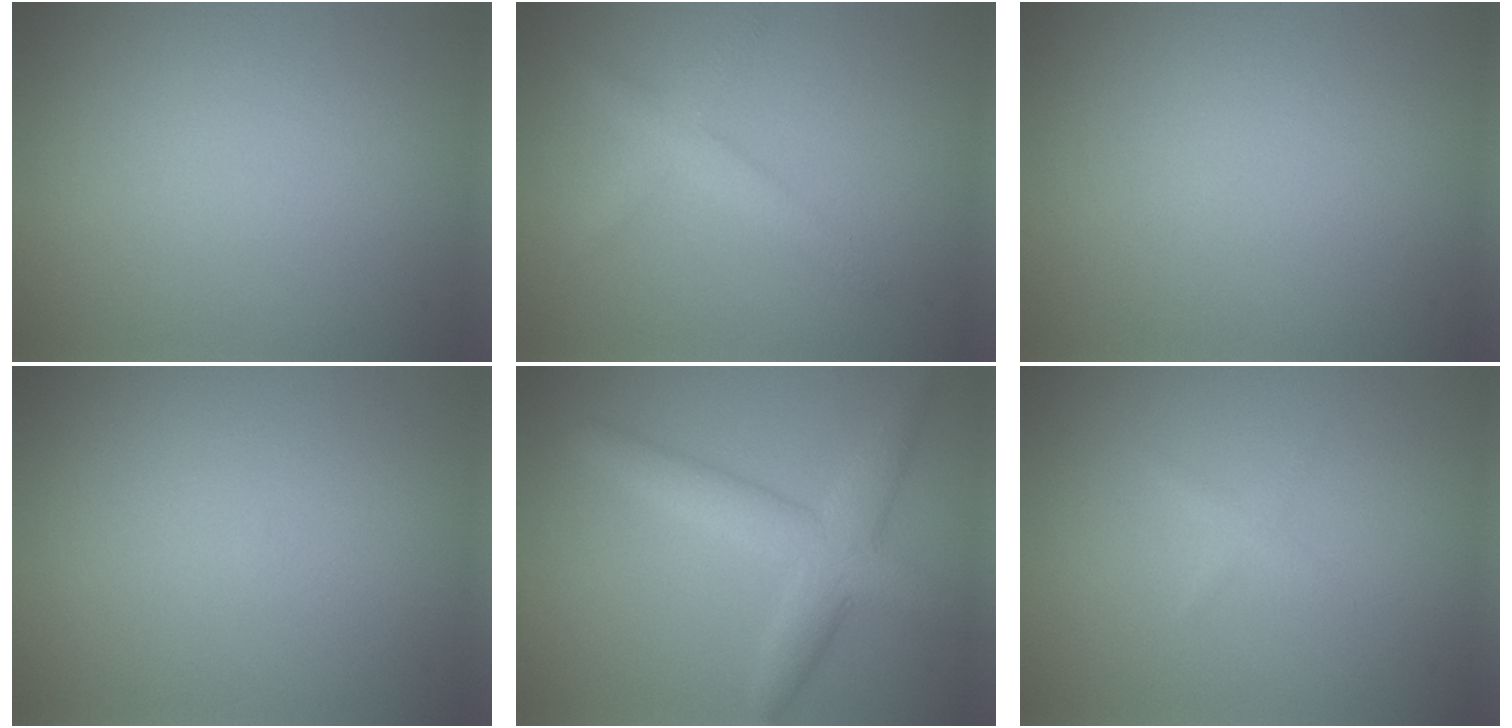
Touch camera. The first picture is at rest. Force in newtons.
{"total": 2.2, "press": 2.2, "slide": 0.1}
{"total": 0.0}
{"total": 0.0}
{"total": 4.8, "press": 4.8, "slide": 0.1}
{"total": 0.7, "press": 0.7, "slide": 0.0}